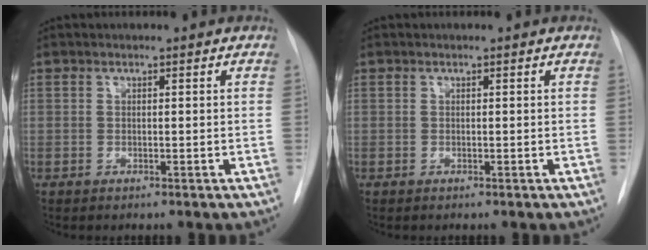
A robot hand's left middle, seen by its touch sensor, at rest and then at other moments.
{"total": 0.0}